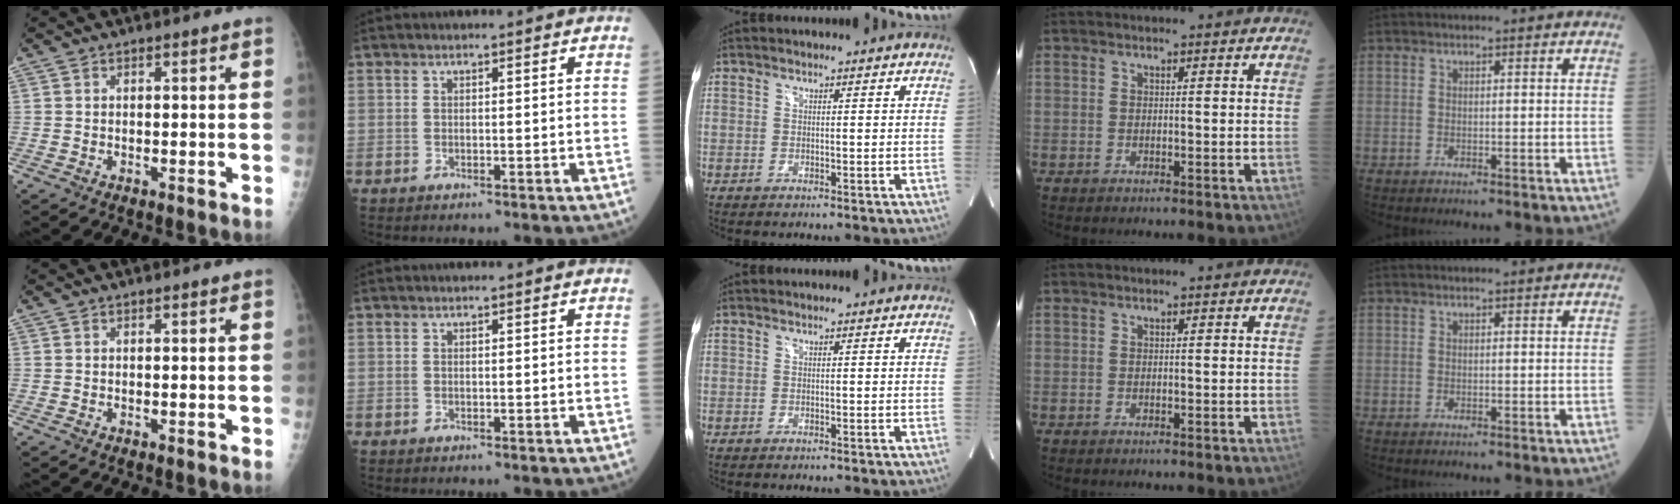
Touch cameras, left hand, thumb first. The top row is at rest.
{}